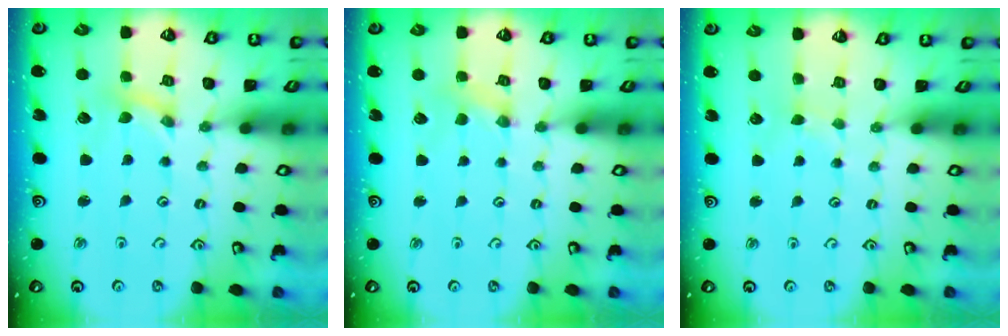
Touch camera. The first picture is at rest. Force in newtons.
{"total": 2.2, "press": 2.2, "slide": 0.4}
{"total": 1.2, "press": 1.2, "slide": 0.2}